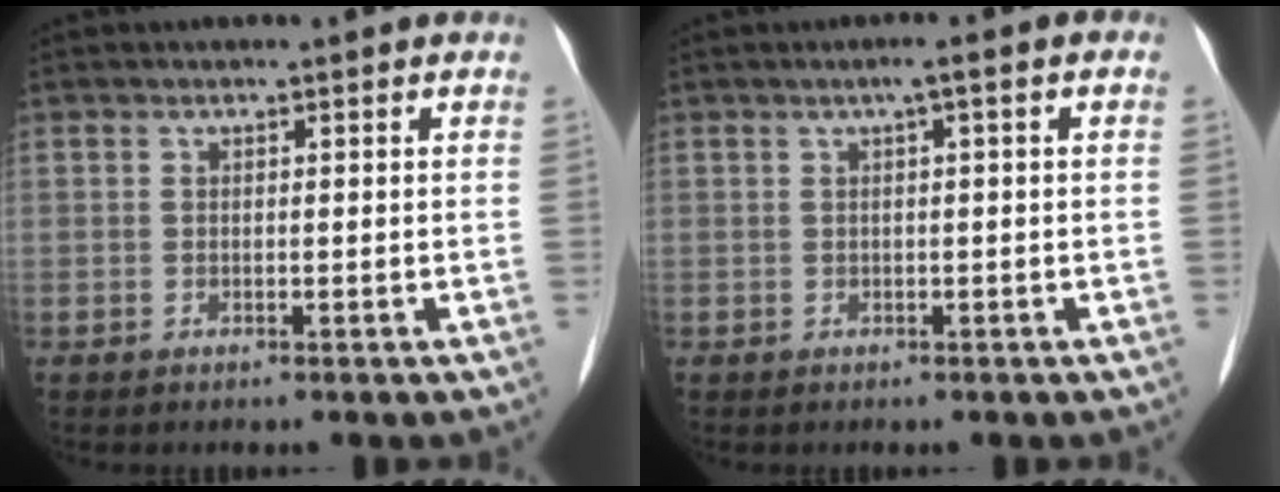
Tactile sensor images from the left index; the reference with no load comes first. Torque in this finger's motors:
{"motor_torque": [-0.15, -0.05, -0.72, -0.21]}